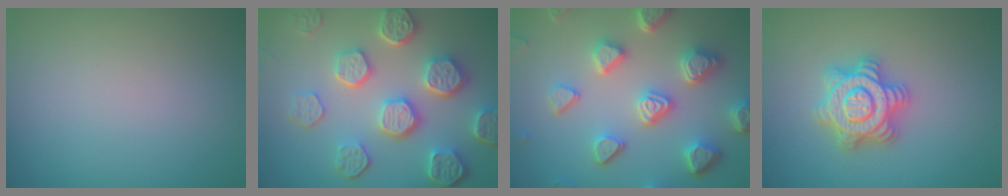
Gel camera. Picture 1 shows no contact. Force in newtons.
{"total": 7.4, "press": 5.8, "slide": 4.6}
{"total": 6.9, "press": 5.4, "slide": 4.2}
{"total": 4.9, "press": 4.8, "slide": 0.8}